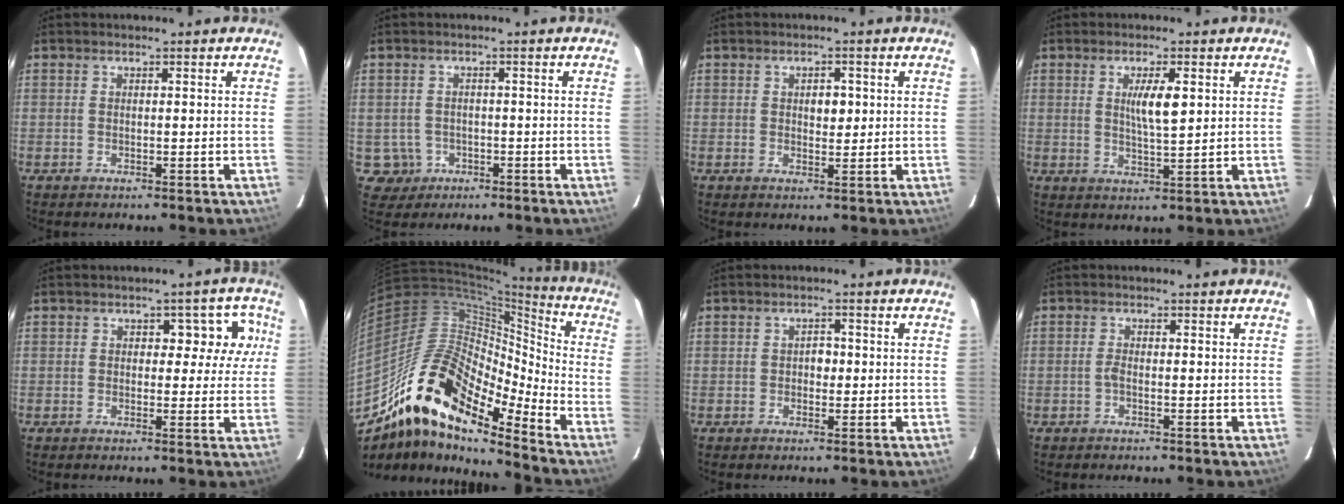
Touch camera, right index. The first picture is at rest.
{"total": 4.1, "force": [-1.1, 4.0, -0.2], "torque": [0.008, 0.010, -0.012]}
{"total": 2.6, "force": [0.5, 1.4, 2.1], "torque": [-0.029, 0.002, 0.009]}
{"total": 4.8, "force": [1.3, 0.6, 4.6], "torque": [-0.081, -0.005, 0.024]}
{"total": 6.4, "force": [1.5, 3.6, 5.0], "torque": [-0.036, 0.030, 0.015]}
{"total": 17.9, "force": [-12.7, 5.3, 11.5], "torque": [-0.197, 0.043, -0.223]}
{"total": 1.7, "force": [-0.1, 1.2, 1.3], "torque": [-0.016, 0.005, -0.003]}
{"total": 1.0, "force": [-0.4, 0.1, 0.9], "torque": [-0.020, 0.001, -0.010]}